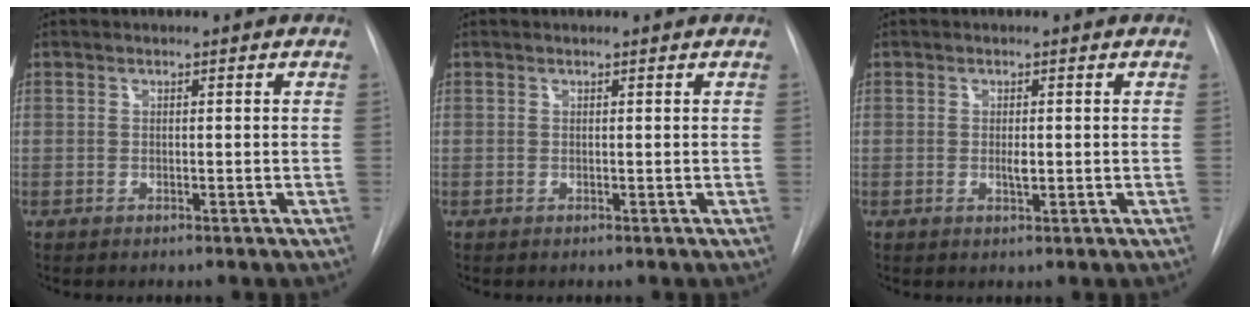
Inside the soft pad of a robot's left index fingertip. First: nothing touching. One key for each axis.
{"total": 0.9, "fx": 0.9, "fy": -0.1, "fz": 0.2, "tx": -0.007, "ty": 0.005, "tz": 0.010}
{"total": 1.2, "fx": -0.1, "fy": 0.3, "fz": 1.1, "tx": -0.019, "ty": -0.005, "tz": -0.001}